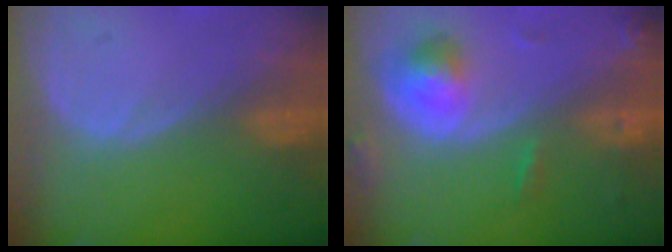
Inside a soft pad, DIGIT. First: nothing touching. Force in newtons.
{"total": 5.4, "press": 5.0, "slide": 2.1}